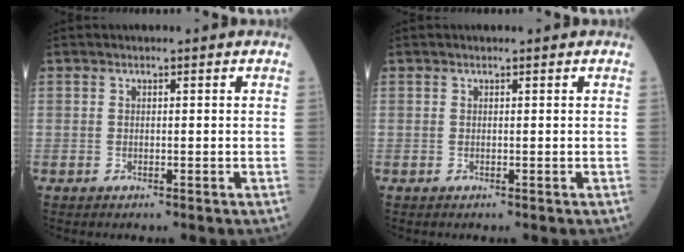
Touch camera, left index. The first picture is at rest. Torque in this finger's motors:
{"motor_torque": [0.31, -0.01, 0.04, 0.01]}